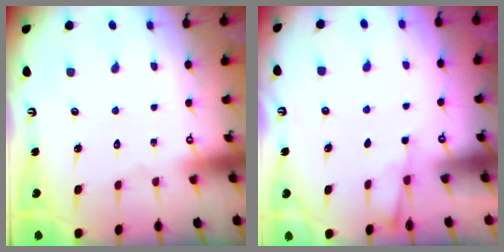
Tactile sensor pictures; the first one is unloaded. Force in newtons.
{"total": 2.4, "press": 2.4, "slide": 0.4}